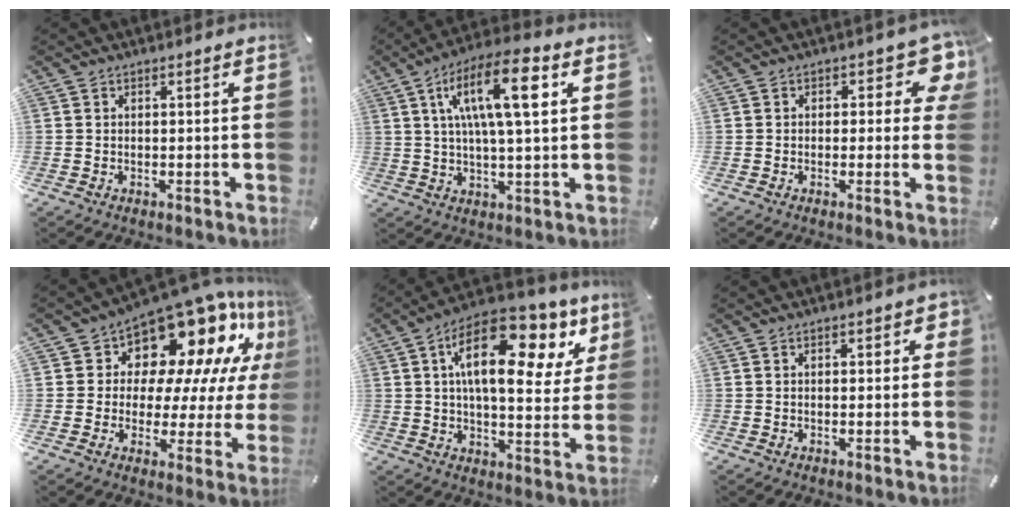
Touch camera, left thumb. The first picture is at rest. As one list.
[{"total": 14.2, "force": [4.7, 3.7, 12.9], "torque": [-0.238, 0.004, 0.074]}, {"total": 6.7, "force": [2.1, 3.8, 5.1], "torque": [-0.051, -0.008, 0.030]}, {"total": 16.3, "force": [12.0, 8.2, 7.5], "torque": [-0.110, -0.112, 0.202]}, {"total": 21.4, "force": [9.2, 9.7, 16.6], "torque": [-0.271, -0.042, 0.145]}, {"total": 1.7, "force": [0.0, 1.1, 1.4], "torque": [-0.018, 0.004, -0.003]}]